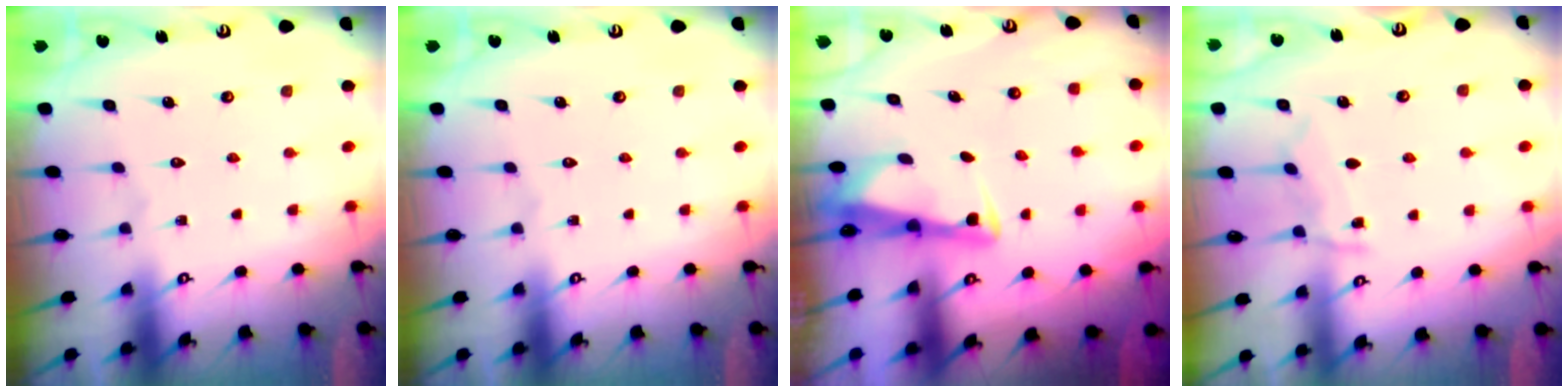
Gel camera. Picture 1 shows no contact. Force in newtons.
{"total": 0.0}
{"total": 2.9, "press": 2.9, "slide": 0.4}
{"total": 7.4, "press": 7.4, "slide": 0.7}